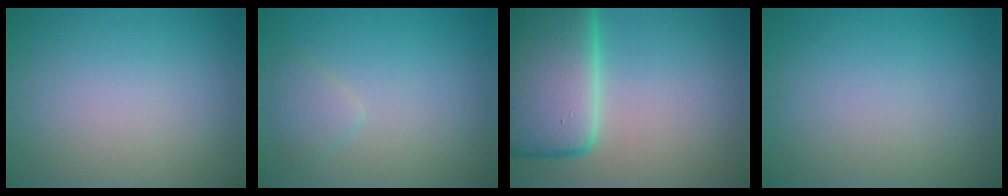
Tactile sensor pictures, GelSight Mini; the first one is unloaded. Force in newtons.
{"total": 1.5, "press": 1.5, "slide": 0.1}
{"total": 13.2, "press": 13.2, "slide": 0.9}
{"total": 0.0}